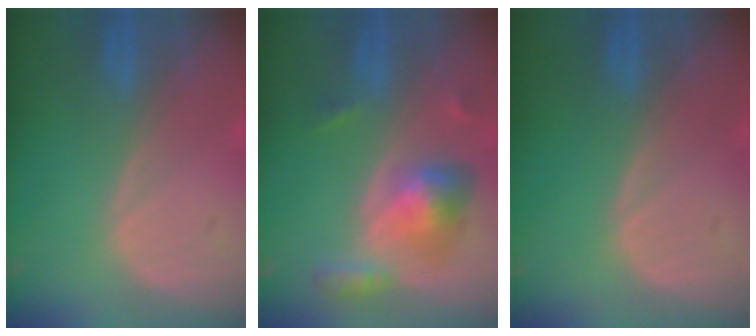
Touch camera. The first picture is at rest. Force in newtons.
{"total": 6.4, "press": 5.9, "slide": 2.5}
{"total": 0.0}